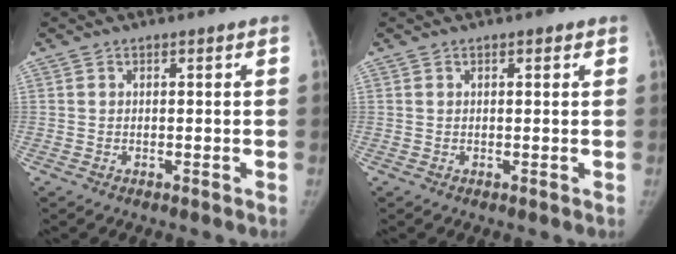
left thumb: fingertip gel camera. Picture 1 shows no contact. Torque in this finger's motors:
{"motor_torque": [0.09, 0.21, -0.28, -0.28, 0.03]}